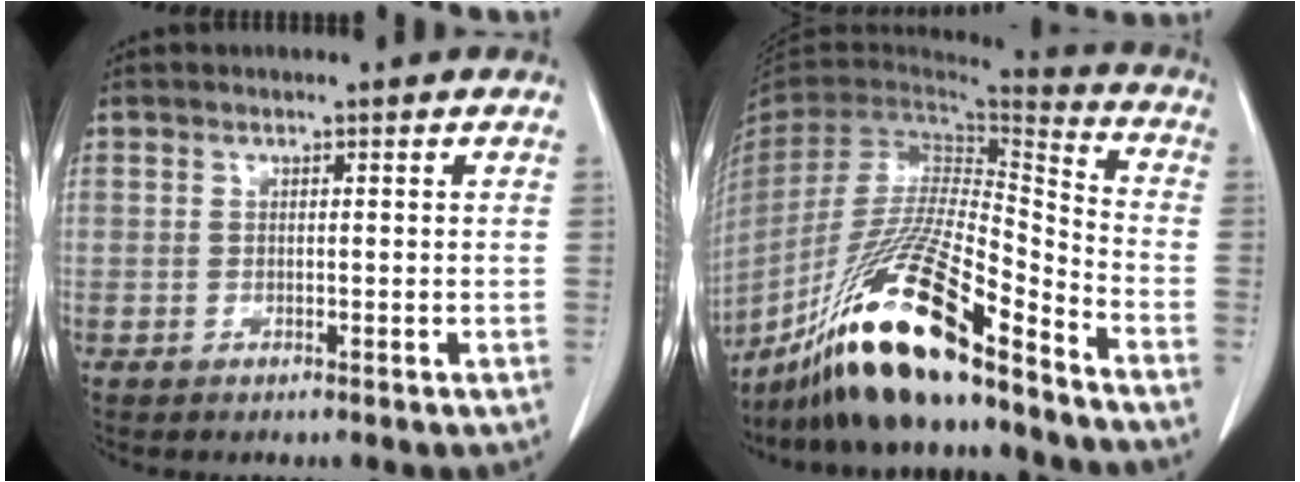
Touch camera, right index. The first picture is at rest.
{"total": 22.4, "force": [-16.2, 2.1, 15.4], "torque": [-0.303, -0.039, -0.296]}